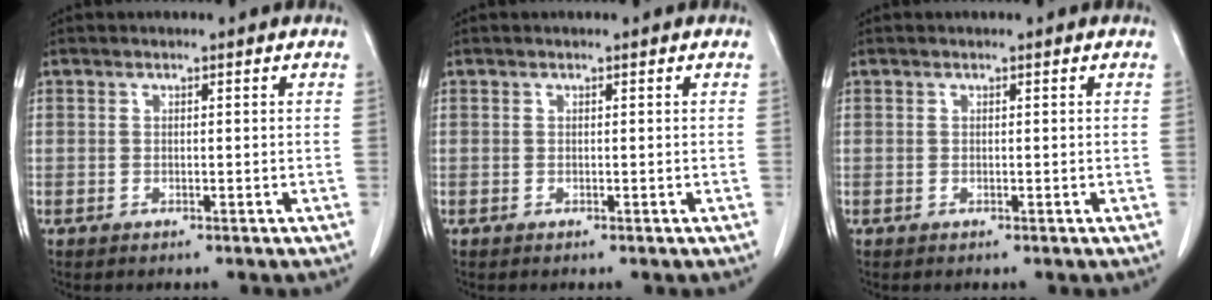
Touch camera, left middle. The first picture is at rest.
{"total": 0.0}
{"total": 0.0}